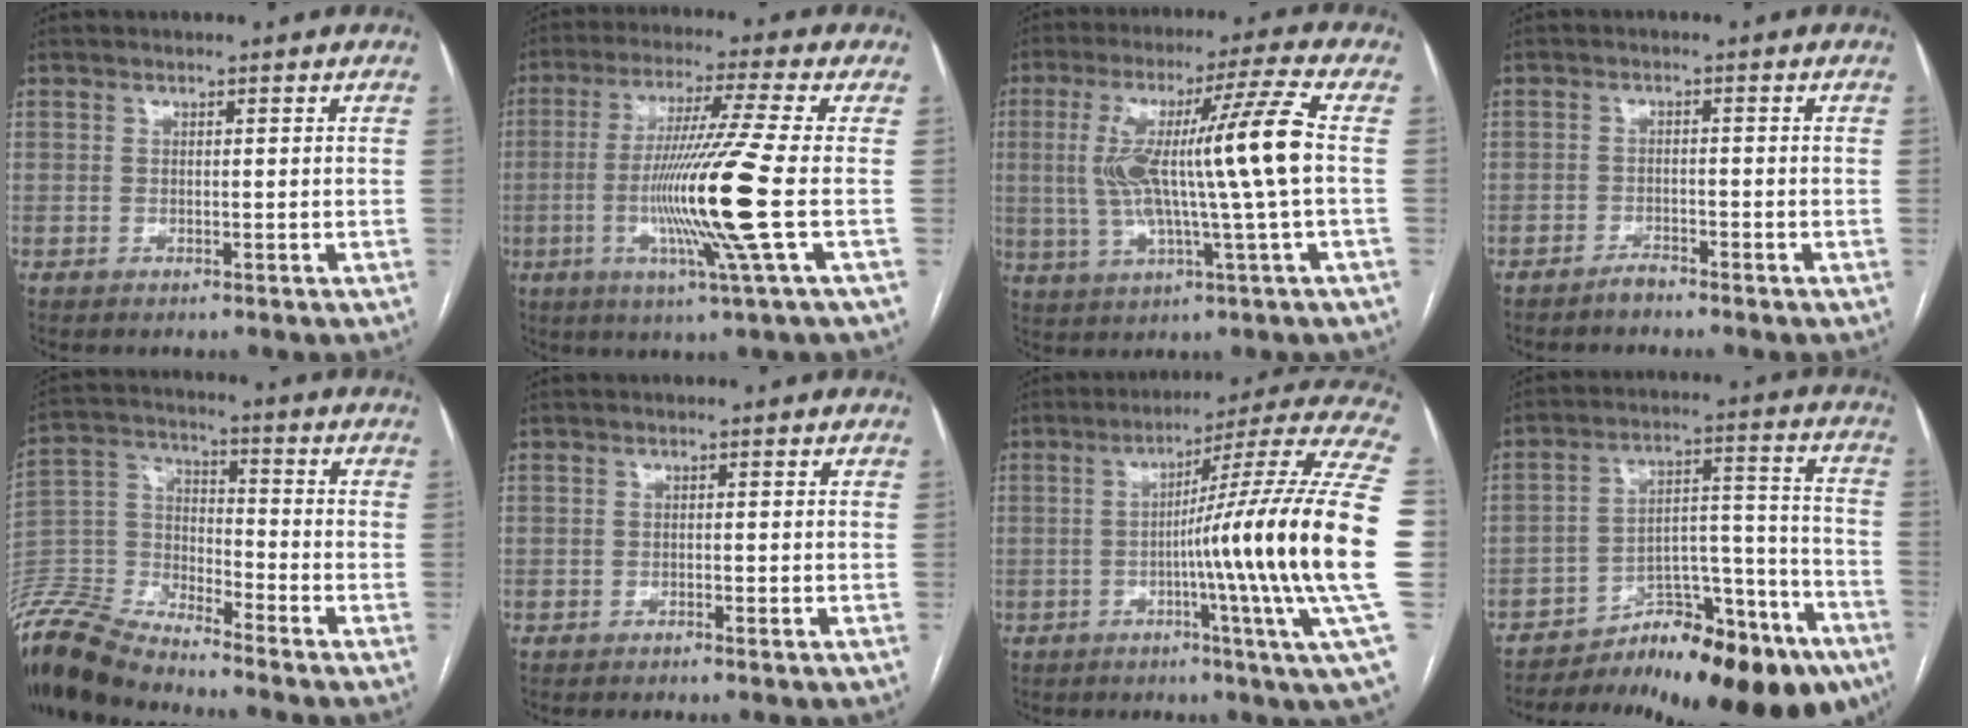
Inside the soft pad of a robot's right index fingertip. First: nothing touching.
{"total": 14.3, "force": [-2.7, -2.5, 13.8], "torque": [-0.271, -0.024, -0.056]}
{"total": 14.6, "force": [0.6, -0.9, 14.5], "torque": [-0.277, 0.018, 0.009]}
{"total": 1.5, "force": [-1.5, -0.1, 0.4], "torque": [-0.007, -0.001, -0.028]}
{"total": 13.6, "force": [-13.1, 1.4, 3.2], "torque": [-0.068, 0.020, -0.260]}
{"total": 0.8, "force": [-0.5, 0.2, 0.5], "torque": [-0.011, 0.000, -0.007]}
{"total": 23.9, "force": [-2.8, -2.6, 23.6], "torque": [-0.267, 0.006, -0.068]}
{"total": 20.5, "force": [-16.5, 5.2, 10.9], "torque": [-0.080, 0.044, -0.239]}